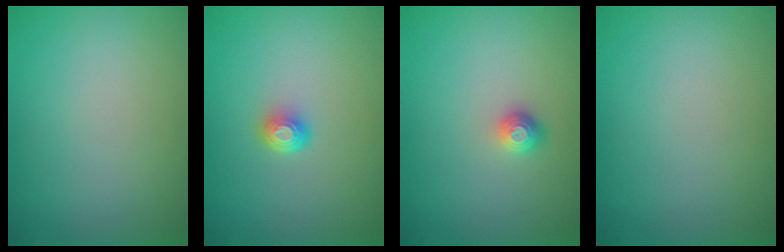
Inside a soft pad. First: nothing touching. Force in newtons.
{"total": 1.6, "press": 1.1, "slide": 1.1}
{"total": 1.1, "press": 1.0, "slide": 0.5}
{"total": 0.0}